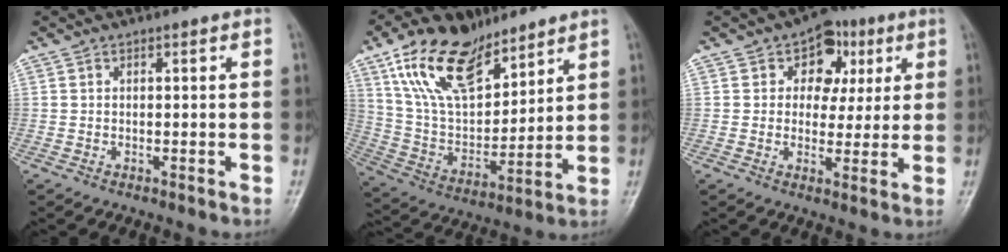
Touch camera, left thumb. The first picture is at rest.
{"total": 19.4, "force": [12.4, 9.8, 11.3], "torque": [-0.164, -0.048, 0.241]}
{"total": 8.9, "force": [3.1, 7.0, 4.5], "torque": [-0.009, -0.001, 0.038]}